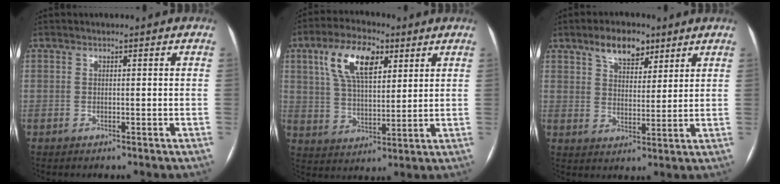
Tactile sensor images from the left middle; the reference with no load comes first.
{"total": 11.5, "force": [5.2, 5.1, 9.0], "torque": [-0.175, 0.023, 0.098]}
{"total": 7.4, "force": [4.9, 3.7, 4.1], "torque": [-0.065, 0.014, 0.085]}